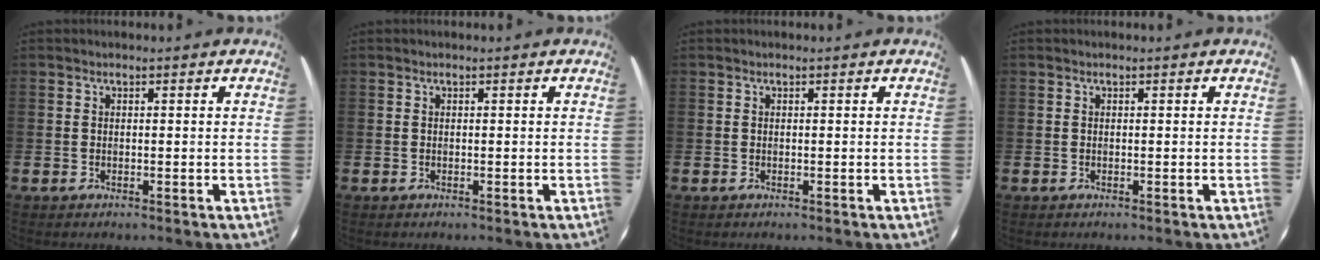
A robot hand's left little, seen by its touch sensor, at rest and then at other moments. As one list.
[{"total": 0.0}, {"total": 0.0}, {"total": 0.0}]